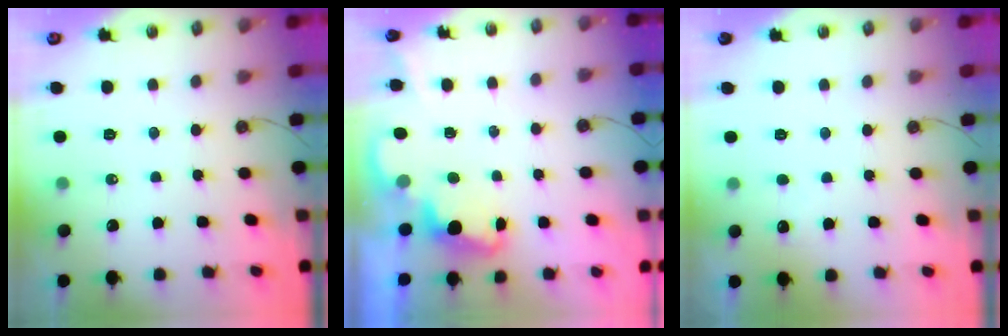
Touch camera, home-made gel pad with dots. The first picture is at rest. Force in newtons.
{"total": 2.3, "press": 2.2, "slide": 0.6}
{"total": 1.9, "press": 1.7, "slide": 0.9}